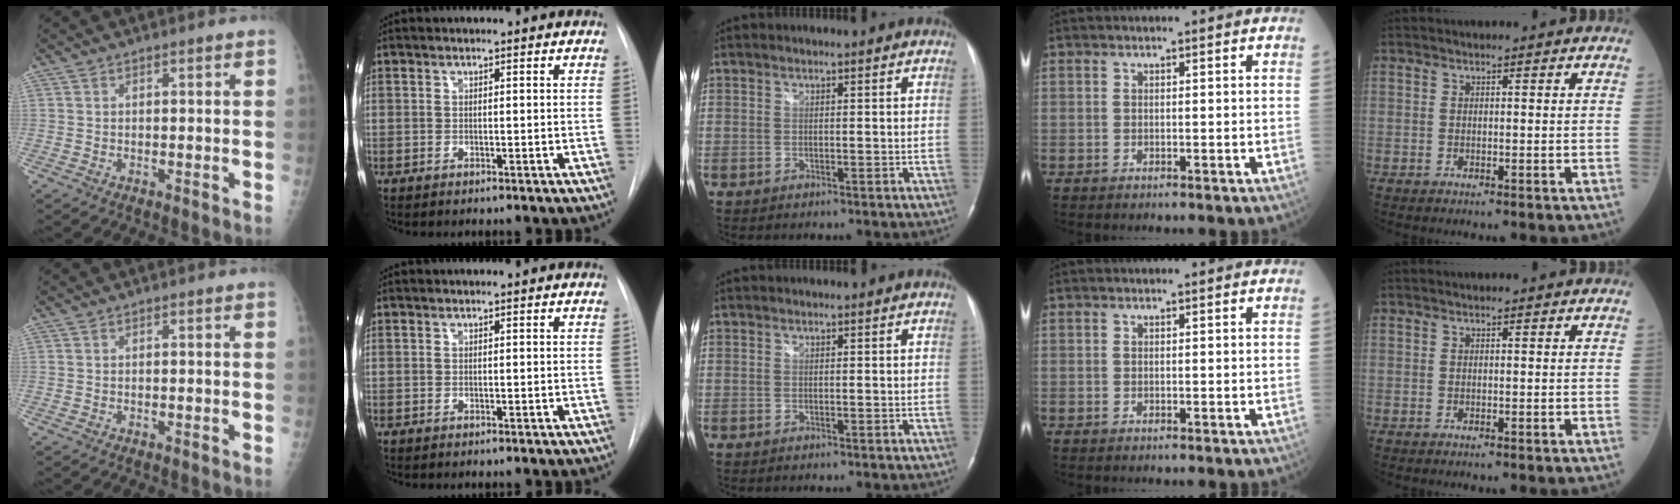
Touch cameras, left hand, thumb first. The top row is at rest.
{}